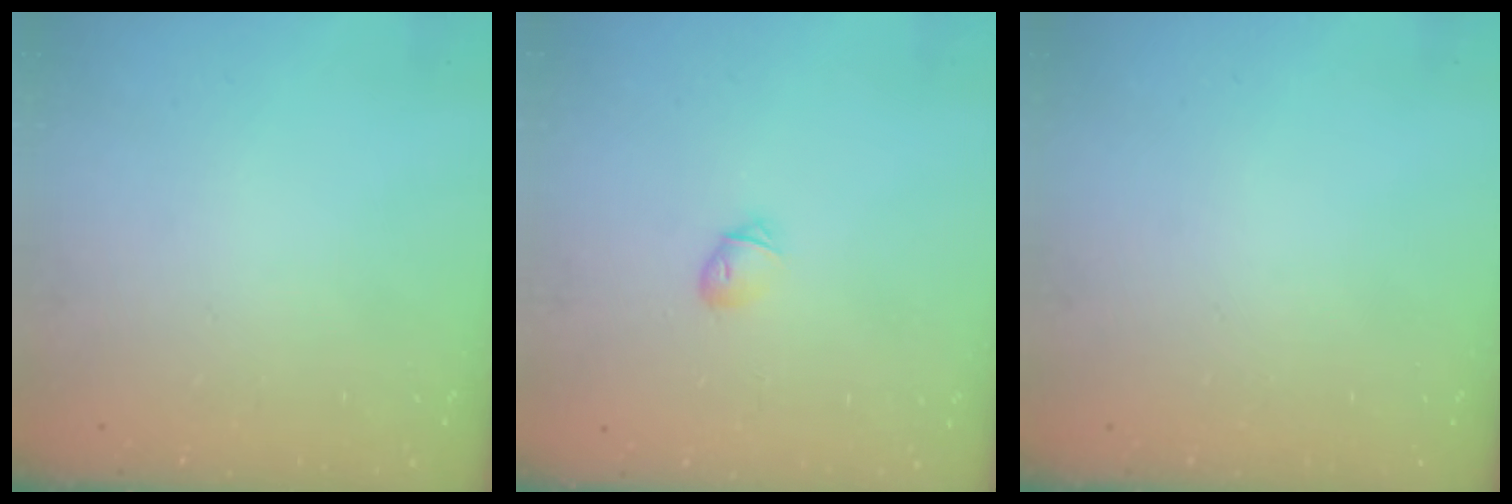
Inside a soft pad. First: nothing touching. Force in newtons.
{"total": 4.9, "press": 4.8, "slide": 1.0}
{"total": 0.0}